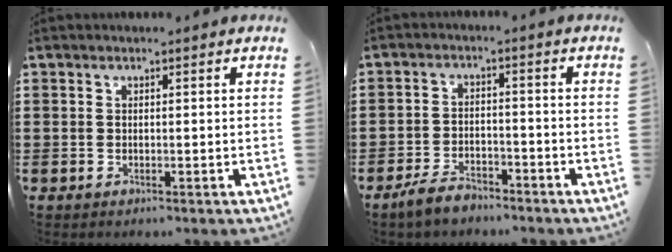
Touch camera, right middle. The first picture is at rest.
{"total": 3.7, "force": [-3.2, 1.2, 1.4], "torque": [-0.031, 0.009, -0.064]}